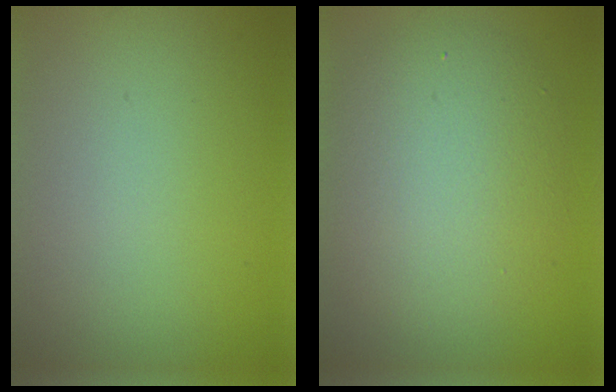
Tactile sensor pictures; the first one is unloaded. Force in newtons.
{"total": 6.8, "press": 6.8, "slide": 0.4}